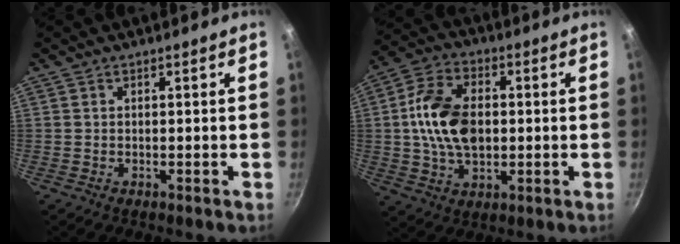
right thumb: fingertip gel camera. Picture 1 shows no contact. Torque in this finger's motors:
{"motor_torque": [1.93, 2.22, 1.61, -0.05, 0.21]}